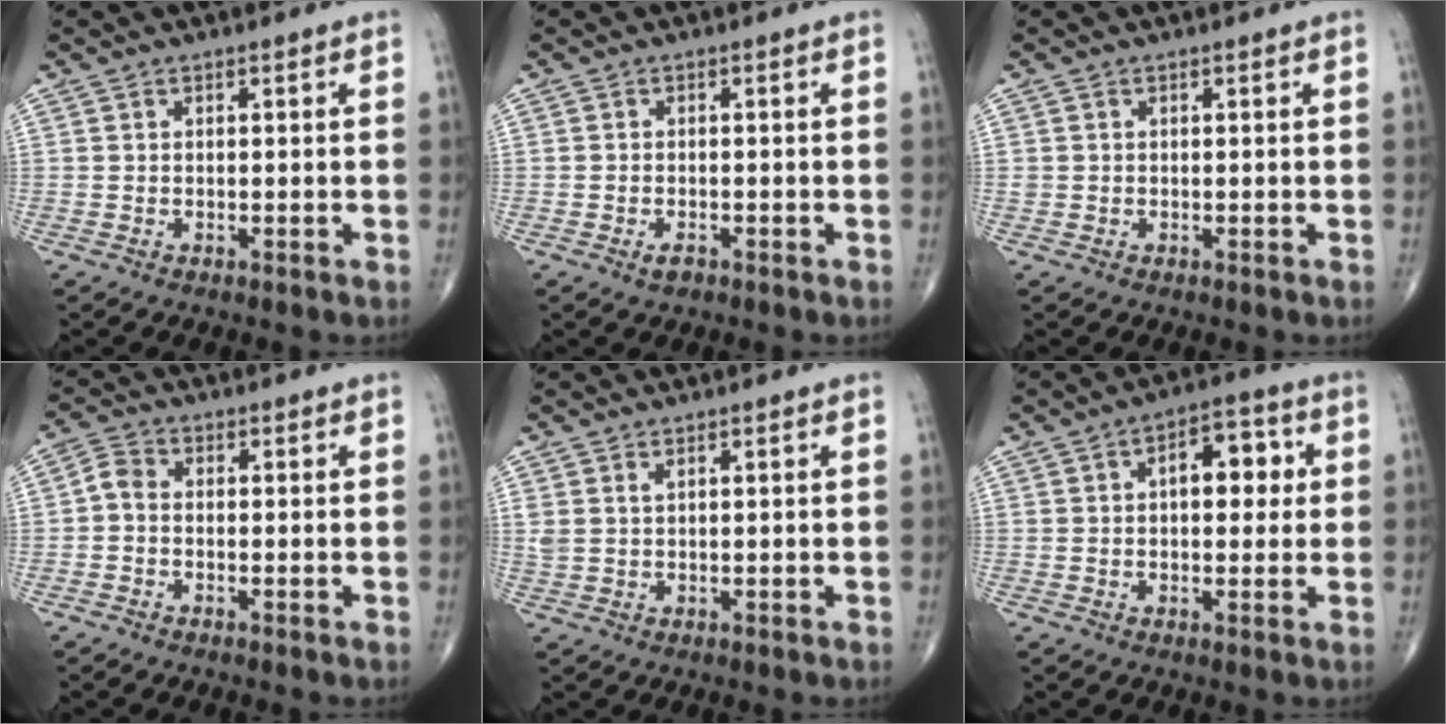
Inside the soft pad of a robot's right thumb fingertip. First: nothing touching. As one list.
[{"total": 1.6, "force": [-0.9, 0.8, 1.0], "torque": [-0.016, 0.004, -0.015]}, {"total": 0.6, "force": [0.1, 0.6, 0.1], "torque": [0.003, 0.003, 0.002]}, {"total": 2.9, "force": [-0.6, 2.0, 1.9], "torque": [-0.032, 0.009, -0.025]}, {"total": 1.7, "force": [1.0, 0.8, 1.2], "torque": [-0.028, 0.004, 0.028]}, {"total": 8.6, "force": [1.5, 4.7, 7.1], "torque": [-0.070, 0.015, 0.015]}]